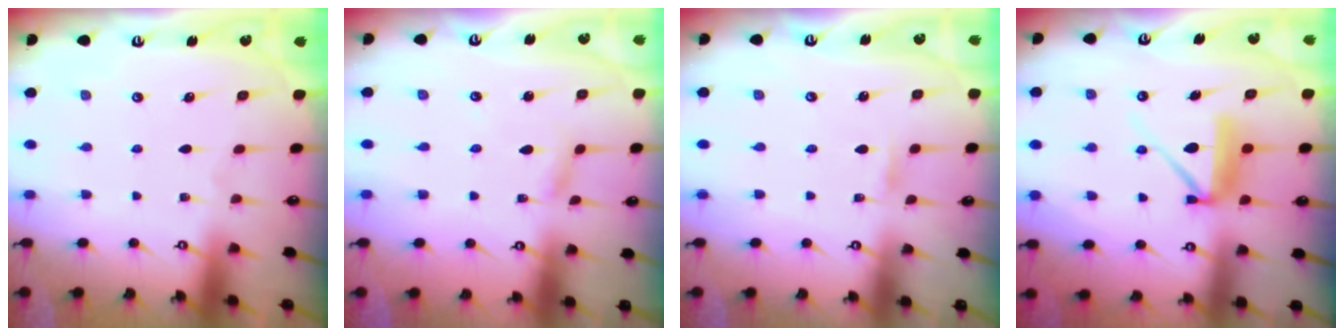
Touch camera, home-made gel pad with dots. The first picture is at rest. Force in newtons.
{"total": 2.5, "press": 2.5, "slide": 0.2}
{"total": 1.3, "press": 1.3, "slide": 0.1}
{"total": 8.9, "press": 8.8, "slide": 0.5}